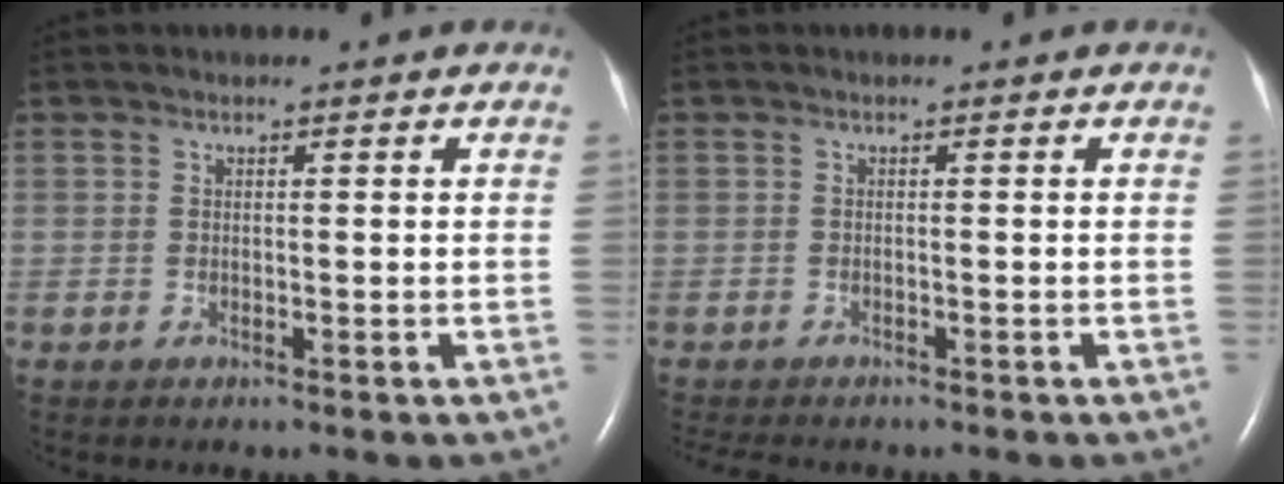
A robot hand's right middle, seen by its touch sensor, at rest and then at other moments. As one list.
[{"total": 5.1, "force": [-4.4, 1.5, 2.1], "torque": [-0.033, -0.009, -0.063]}]